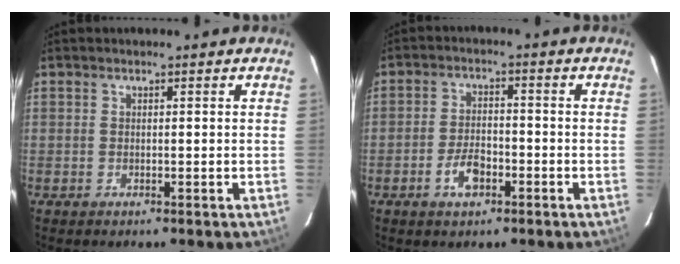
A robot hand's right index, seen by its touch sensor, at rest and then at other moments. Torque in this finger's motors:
{"motor_torque": [0.79, -0.35, 0.10, 0.04]}